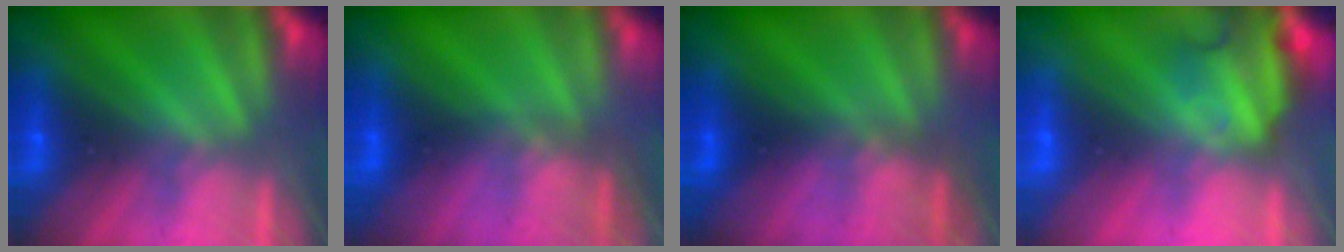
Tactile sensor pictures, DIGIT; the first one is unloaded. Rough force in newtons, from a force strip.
{"total": 2.8}
{"total": 2.7}
{"total": 7.5}